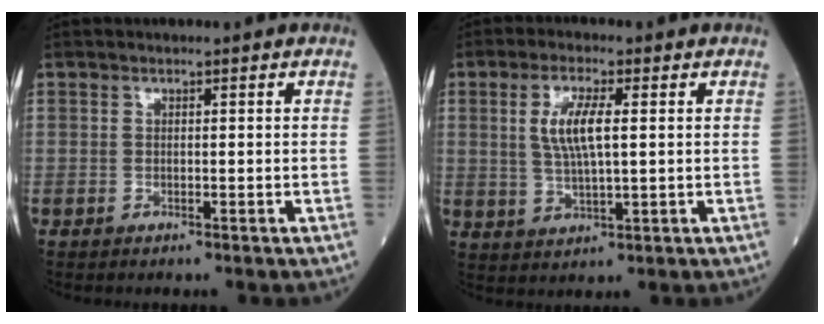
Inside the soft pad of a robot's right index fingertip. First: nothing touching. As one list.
[{"total": 5.0, "force": [1.3, 1.4, 4.6], "torque": [-0.094, 0.003, 0.030]}]